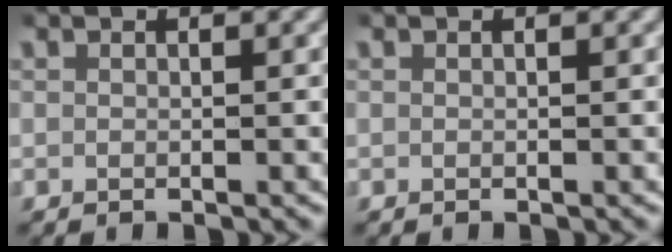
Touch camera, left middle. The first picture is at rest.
{"total": 0.0}